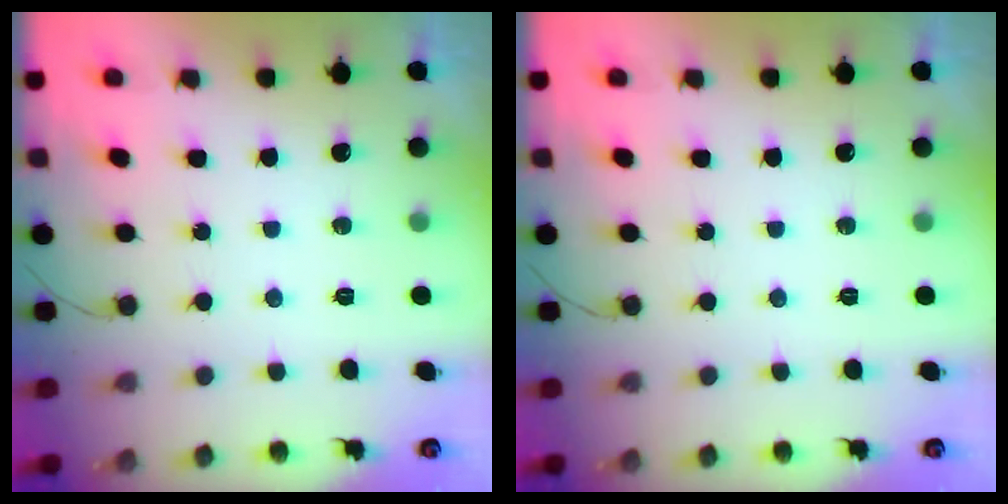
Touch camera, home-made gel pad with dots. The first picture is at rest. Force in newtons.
{"total": 0.0}